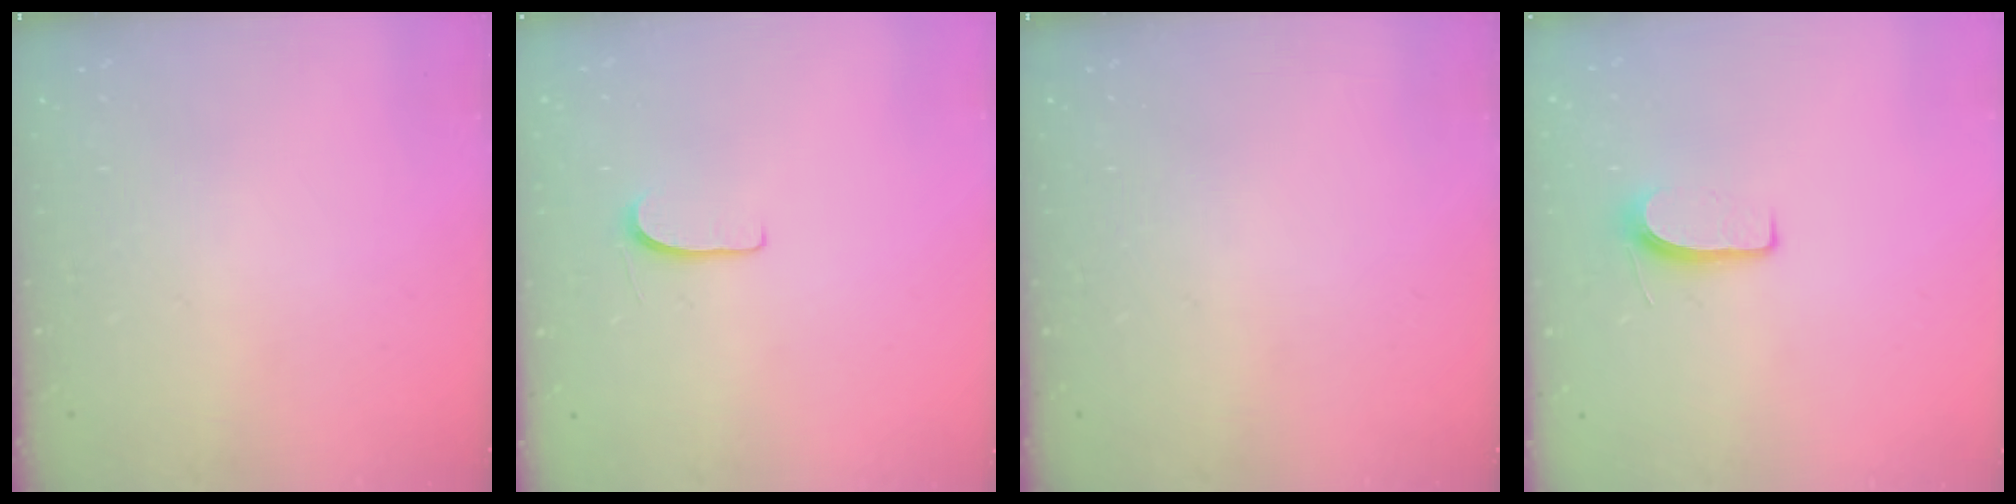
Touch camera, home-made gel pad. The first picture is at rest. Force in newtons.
{"total": 5.0, "press": 5.0, "slide": 0.5}
{"total": 0.0}
{"total": 6.1, "press": 6.0, "slide": 0.7}